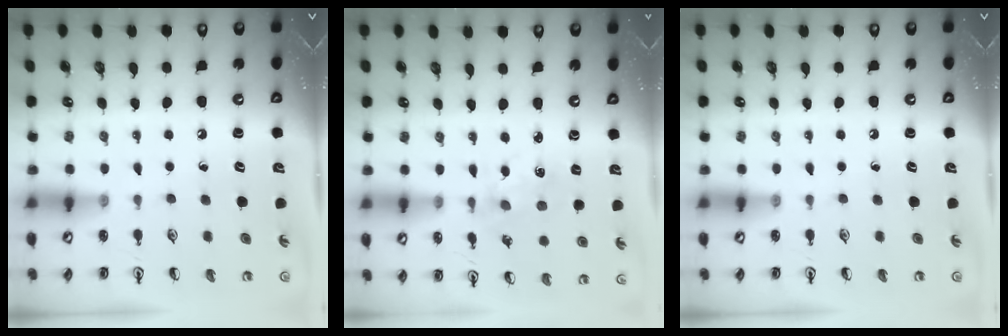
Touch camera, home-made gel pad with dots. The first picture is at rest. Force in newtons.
{"total": 1.7, "press": 1.7, "slide": 0.3}
{"total": 0.0}